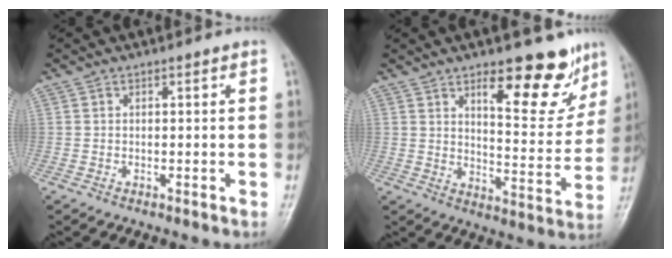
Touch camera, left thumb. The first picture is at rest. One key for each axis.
{"total": 14.3, "fx": 9.0, "fy": 5.3, "fz": 9.7, "tx": -0.085, "ty": -0.063, "tz": 0.133}